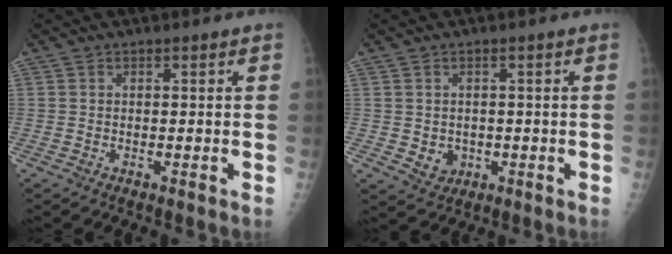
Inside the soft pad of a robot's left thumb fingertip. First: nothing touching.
{"total": 3.7, "force": [-0.5, 3.3, 1.6], "torque": [-0.010, 0.000, 0.004]}